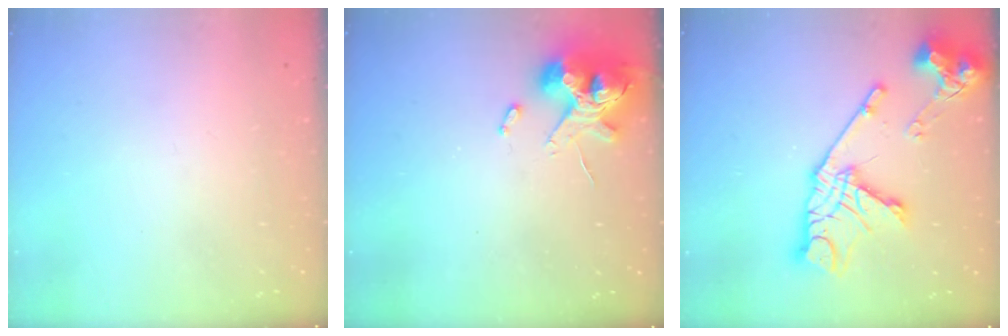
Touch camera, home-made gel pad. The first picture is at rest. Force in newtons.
{"total": 12.4, "press": 12.2, "slide": 1.8}
{"total": 18.8, "press": 18.7, "slide": 2.1}